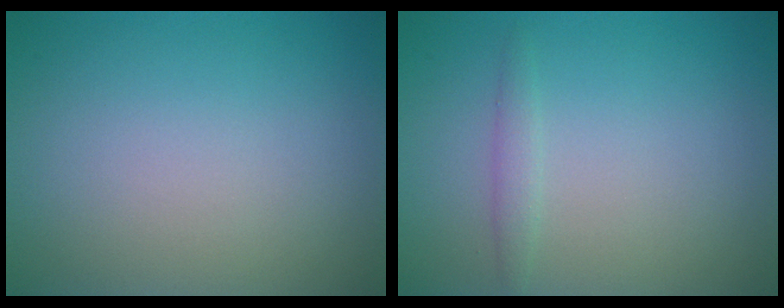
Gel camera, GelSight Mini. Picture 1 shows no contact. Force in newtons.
{"total": 1.1, "press": 1.1, "slide": 0.0}